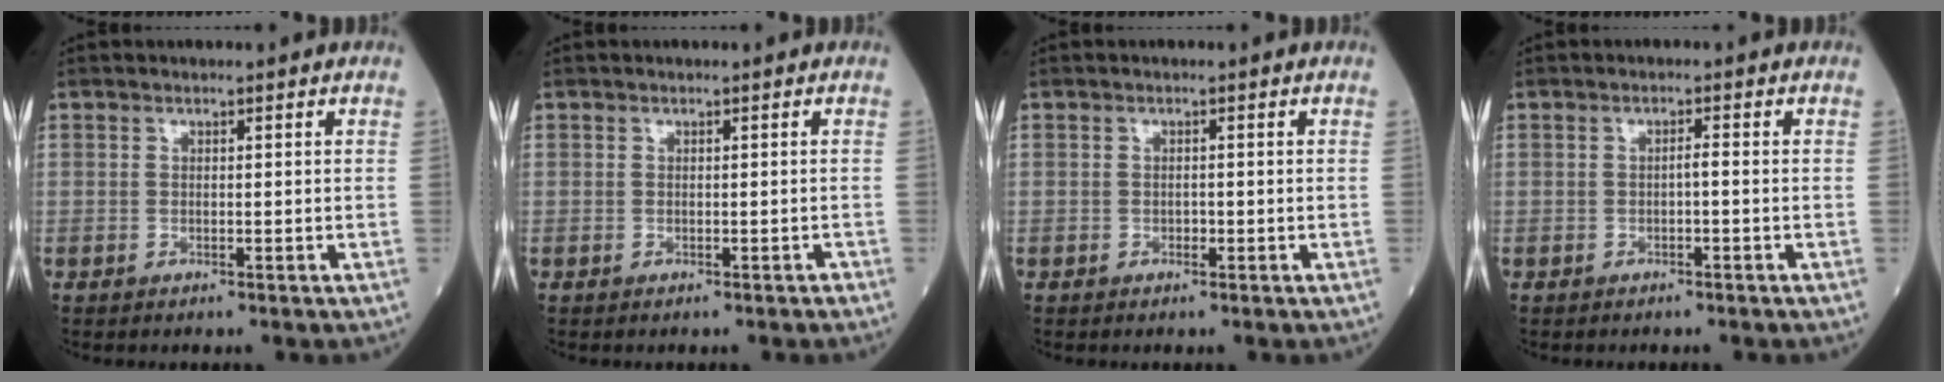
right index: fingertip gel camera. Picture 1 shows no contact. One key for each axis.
{"total": 0.0}
{"total": 0.8, "fx": -0.3, "fy": 0.5, "fz": 0.6, "tx": -0.012, "ty": 0.001, "tz": -0.005}
{"total": 1.1, "fx": -0.3, "fy": 0.1, "fz": 1.1, "tx": -0.016, "ty": 0.003, "tz": -0.005}